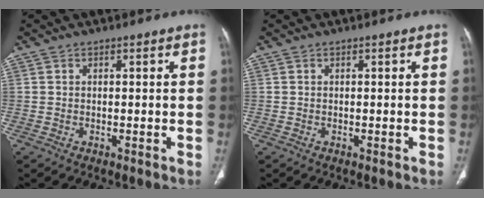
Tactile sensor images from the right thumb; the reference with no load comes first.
{"total": 0.0}